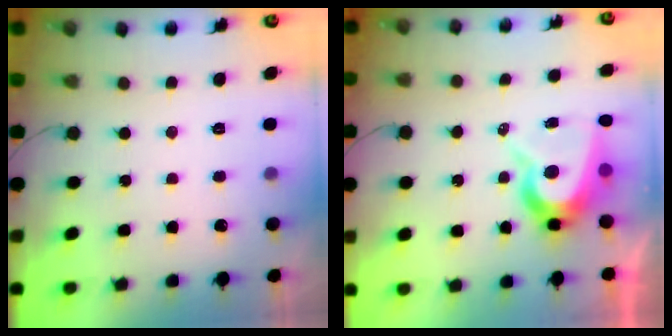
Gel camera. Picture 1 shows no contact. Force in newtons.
{"total": 9.5, "press": 9.5, "slide": 0.8}